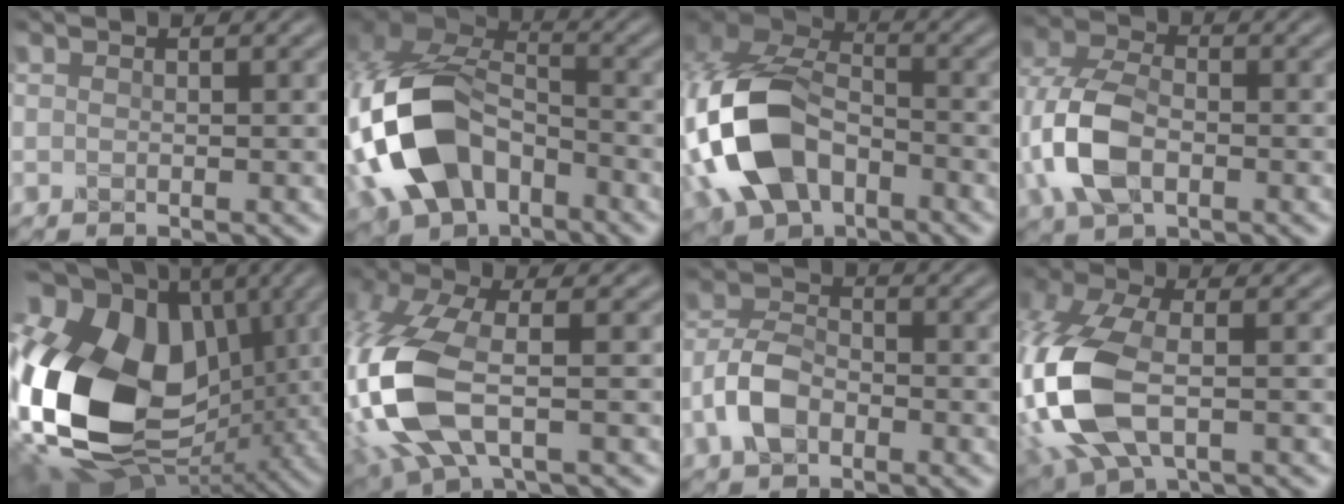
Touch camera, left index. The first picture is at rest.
{"total": 12.3, "force": [-4.5, 8.1, 8.1], "torque": [-0.179, -0.002, -0.093]}
{"total": 11.7, "force": [-4.1, 7.7, 7.8], "torque": [-0.179, -0.003, -0.086]}
{"total": 8.1, "force": [-2.0, 5.2, 5.9], "torque": [-0.157, -0.004, -0.050]}
{"total": 19.2, "force": [-1.6, 12.8, 14.2], "torque": [-0.299, -0.004, -0.026]}
{"total": 9.6, "force": [-2.3, 4.3, 8.2], "torque": [-0.213, -0.003, -0.061]}
{"total": 4.5, "force": [-2.2, 2.7, 2.8], "torque": [-0.063, 0.006, -0.053]}
{"total": 11.1, "force": [-2.1, 6.0, 9.1], "torque": [-0.242, -0.003, -0.051]}